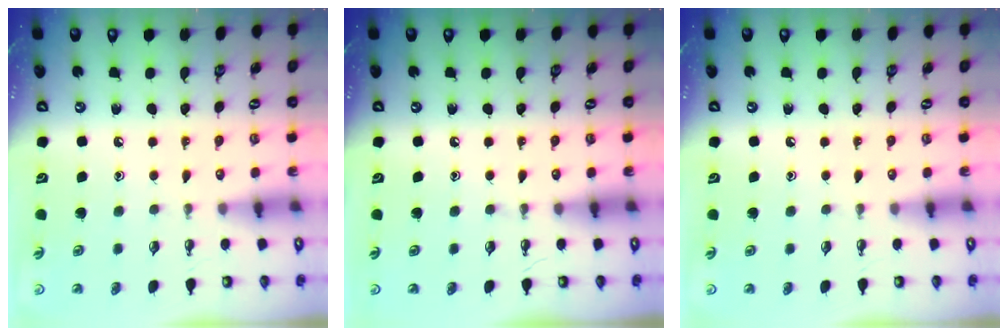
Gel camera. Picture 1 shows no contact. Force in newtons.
{"total": 0.0}
{"total": 0.0}